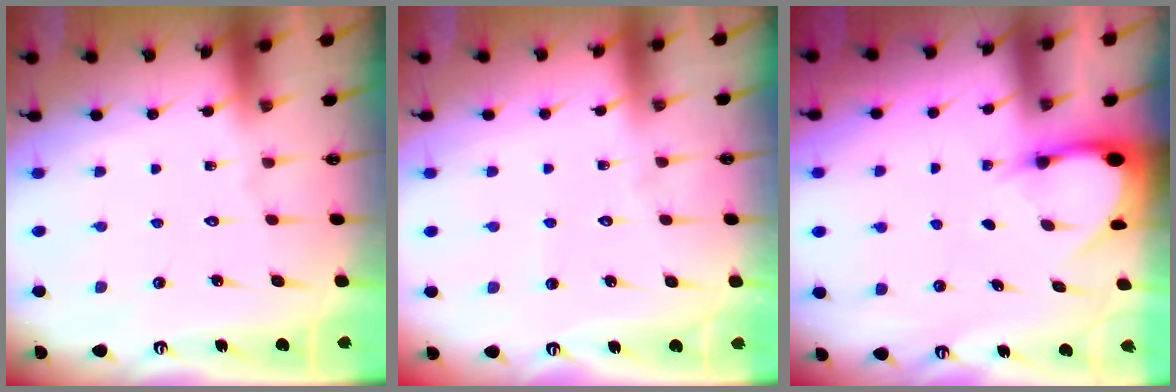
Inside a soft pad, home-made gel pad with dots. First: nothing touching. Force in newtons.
{"total": 2.3, "press": 2.3, "slide": 0.3}
{"total": 3.2, "press": 3.2, "slide": 0.3}